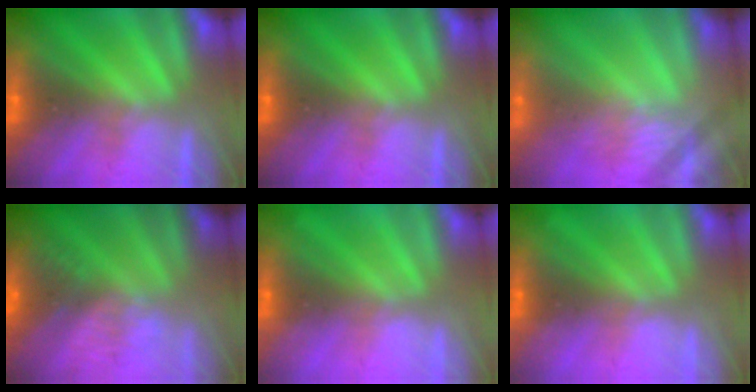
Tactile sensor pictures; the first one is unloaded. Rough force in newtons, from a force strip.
{"total": 0.0}
{"total": 2.3}
{"total": 7.4}
{"total": 2.3}
{"total": 2.3}